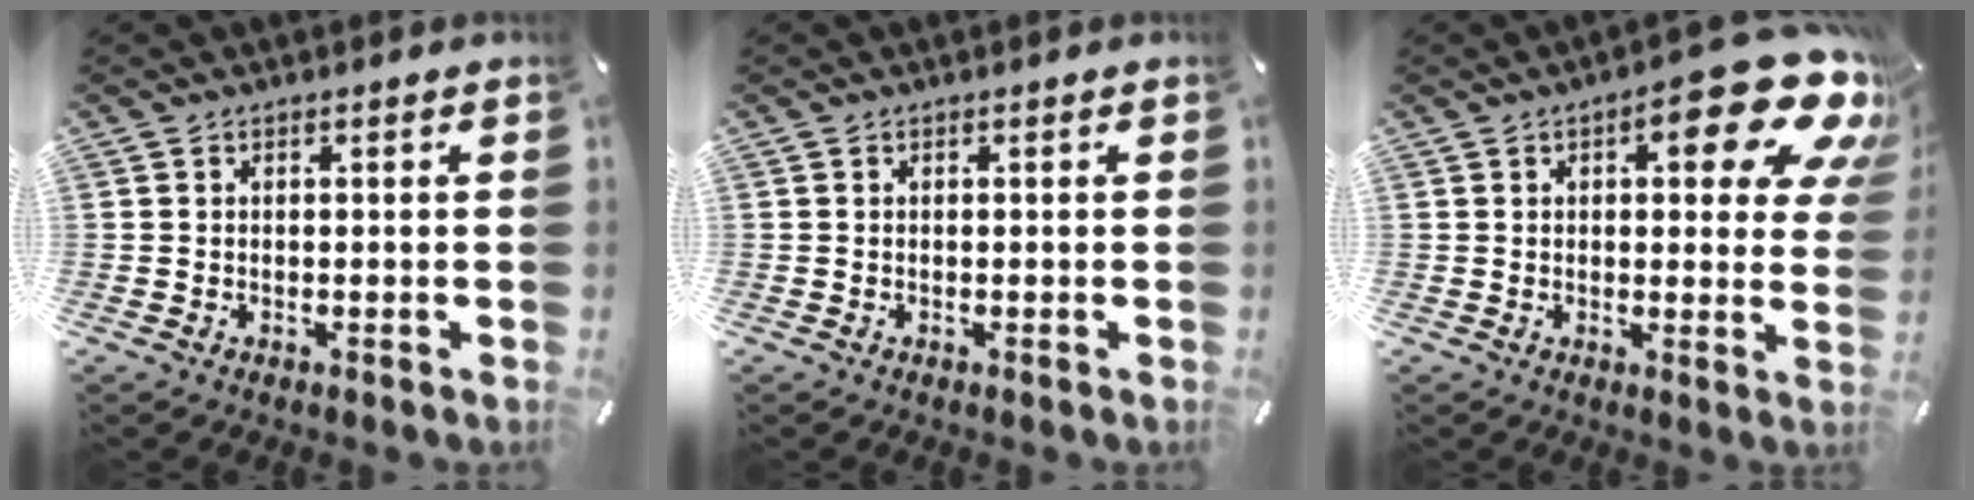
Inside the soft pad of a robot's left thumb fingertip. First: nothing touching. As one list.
[{"total": 0.0}, {"total": 17.4, "force": [7.9, 6.8, 14.0], "torque": [-0.170, -0.047, 0.122]}]